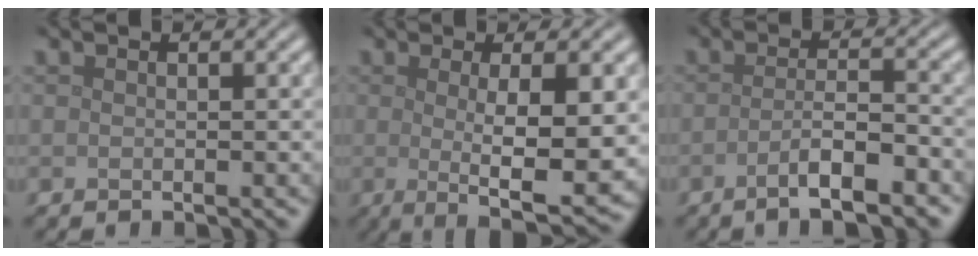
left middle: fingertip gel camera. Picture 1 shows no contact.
{"total": 8.1, "force": [-0.6, 1.9, 7.8], "torque": [-0.116, -0.012, -0.005]}
{"total": 4.3, "force": [-2.3, 1.0, 3.5], "torque": [-0.059, 0.001, -0.043]}